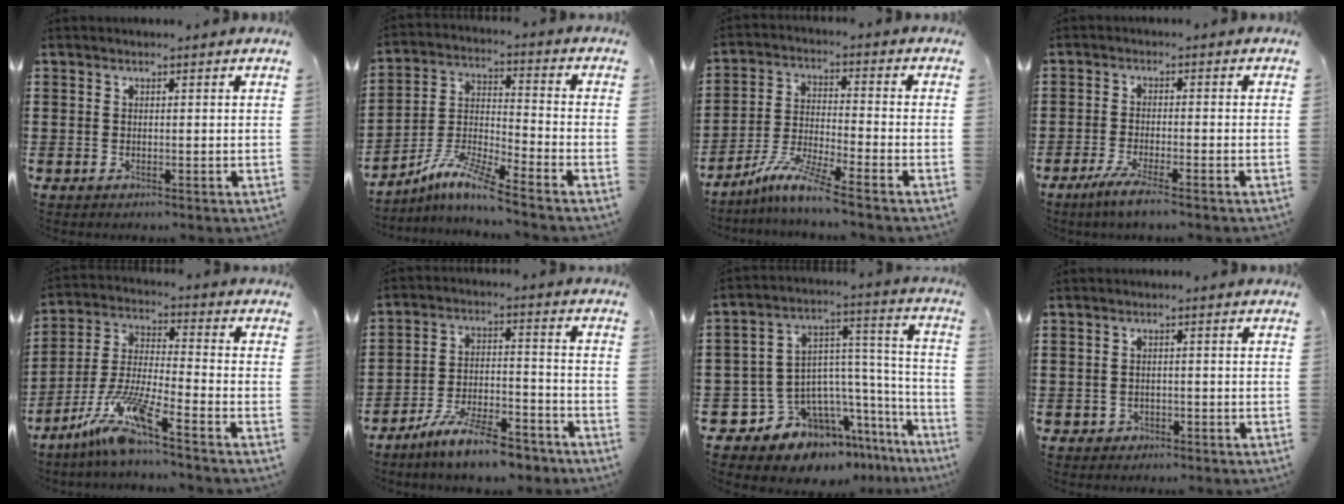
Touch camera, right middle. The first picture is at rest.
{"total": 8.3, "force": [-7.1, 0.1, 4.2], "torque": [-0.098, -0.008, -0.144]}
{"total": 7.4, "force": [-6.2, -0.3, 4.0], "torque": [-0.089, -0.015, -0.123]}
{"total": 3.6, "force": [-2.5, -0.2, 2.6], "torque": [-0.056, -0.011, -0.048]}
{"total": 10.2, "force": [-7.7, 0.3, 6.6], "torque": [-0.155, -0.016, -0.159]}
{"total": 9.0, "force": [-7.8, 0.5, 4.5], "torque": [-0.089, 0.005, -0.151]}
{"total": 9.8, "force": [-7.5, 5.6, 2.7], "torque": [-0.086, -0.007, -0.144]}
{"total": 1.1, "force": [-0.9, 0.7, 0.1], "torque": [-0.005, 0.002, -0.022]}